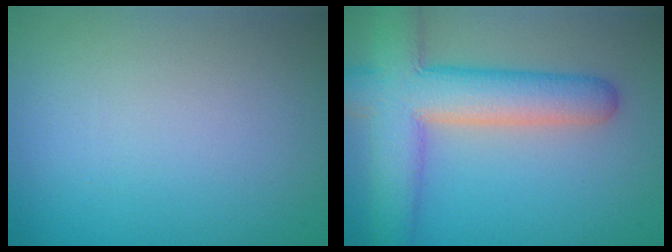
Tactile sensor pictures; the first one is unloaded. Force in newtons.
{"total": 8.8, "press": 8.8, "slide": 0.4}